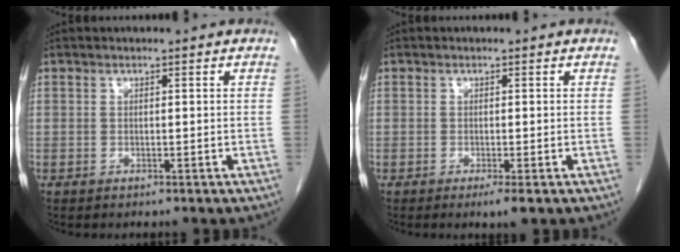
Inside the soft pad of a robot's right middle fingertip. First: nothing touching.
{"total": 1.8, "force": [-1.0, 0.1, 1.5], "torque": [-0.020, -0.004, -0.016]}